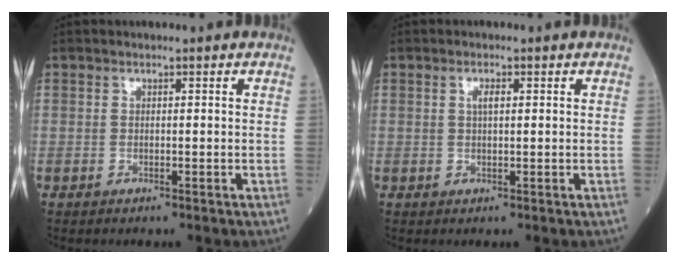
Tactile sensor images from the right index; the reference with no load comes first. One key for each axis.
{"total": 1.5, "fx": 0.5, "fy": 0.4, "fz": 1.4, "tx": -0.026, "ty": 0.001, "tz": 0.007}